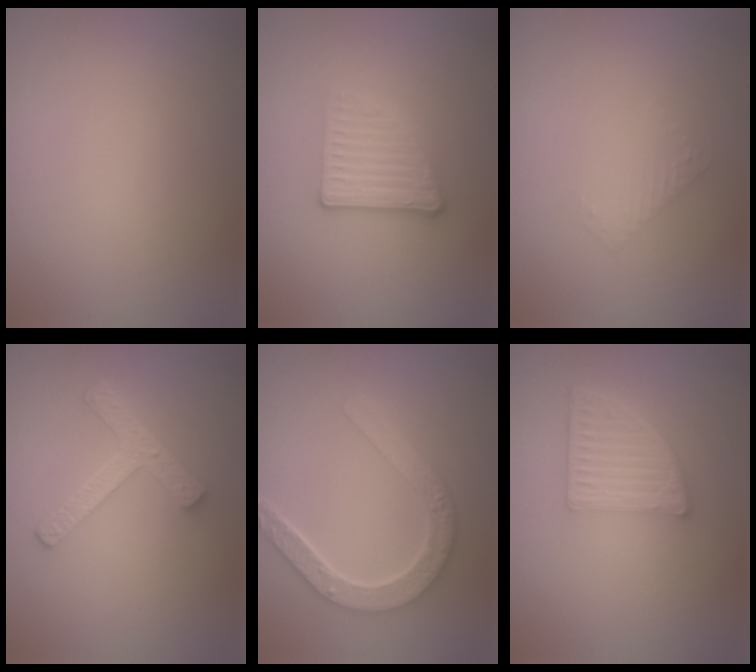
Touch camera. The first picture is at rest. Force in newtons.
{"total": 3.4, "press": 2.7, "slide": 2.1}
{"total": 1.3, "press": 1.3, "slide": 0.3}
{"total": 3.9, "press": 2.9, "slide": 2.5}
{"total": 4.8, "press": 3.8, "slide": 2.9}
{"total": 4.7, "press": 3.3, "slide": 3.3}